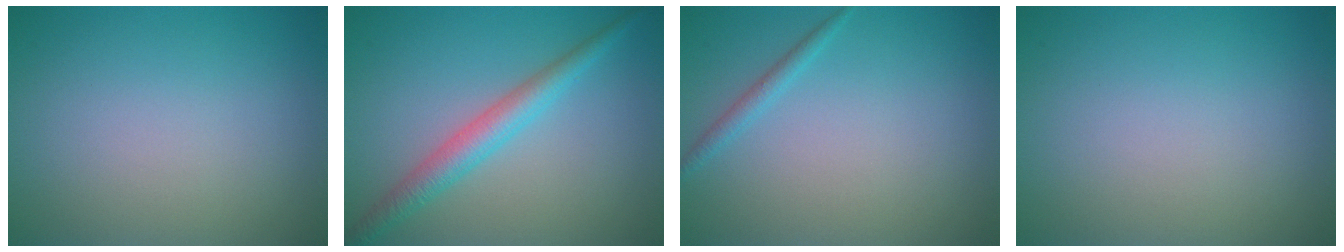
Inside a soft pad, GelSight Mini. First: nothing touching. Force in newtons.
{"total": 3.3, "press": 3.3, "slide": 0.1}
{"total": 1.1, "press": 1.1, "slide": 0.1}
{"total": 0.0}